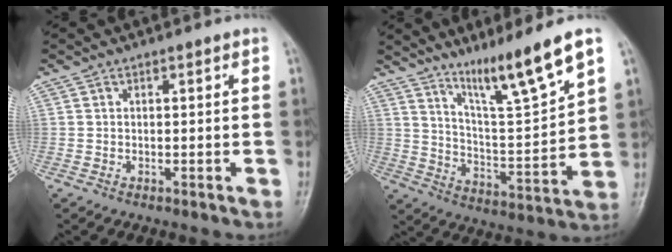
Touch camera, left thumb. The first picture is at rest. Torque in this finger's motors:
{"motor_torque": [0.26, -0.06, 1.00, -1.65, 0.11]}